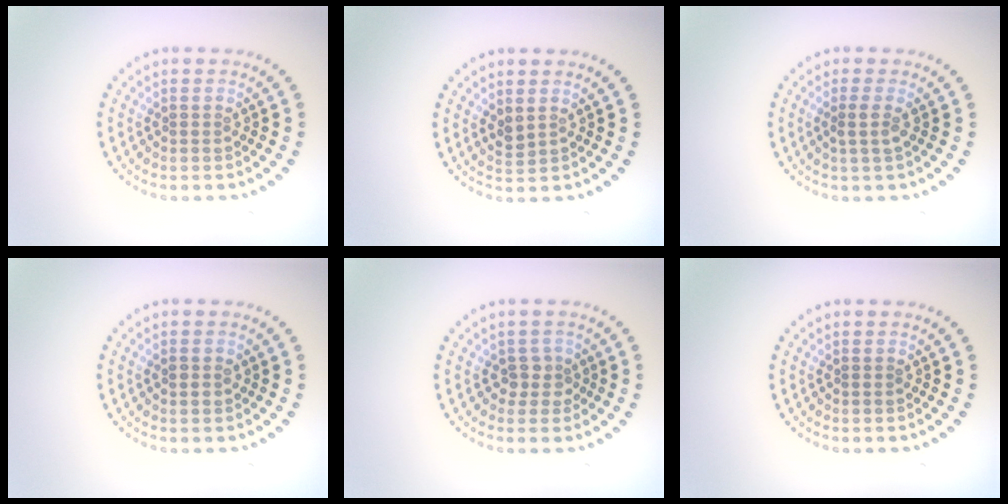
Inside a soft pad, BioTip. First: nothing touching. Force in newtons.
{"total": 1.1, "press": 1.0, "slide": 0.4}
{"total": 1.3, "press": 1.1, "slide": 0.8}
{"total": 1.0, "press": 1.0, "slide": 0.2}
{"total": 1.7, "press": 1.3, "slide": 1.0}
{"total": 0.0}